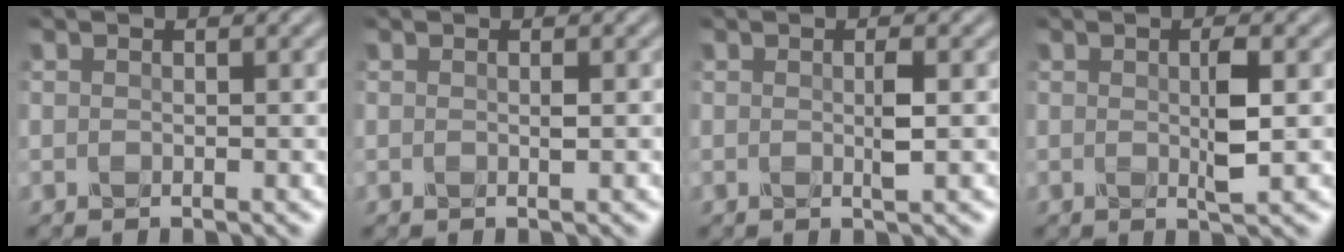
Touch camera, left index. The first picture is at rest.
{"total": 0.6, "force": [0.1, 0.0, 0.6], "torque": [-0.011, 0.001, 0.000]}
{"total": 1.6, "force": [0.1, 0.1, 1.6], "torque": [-0.030, -0.001, 0.000]}
{"total": 2.6, "force": [0.2, 0.4, 2.6], "torque": [-0.048, -0.003, 0.002]}